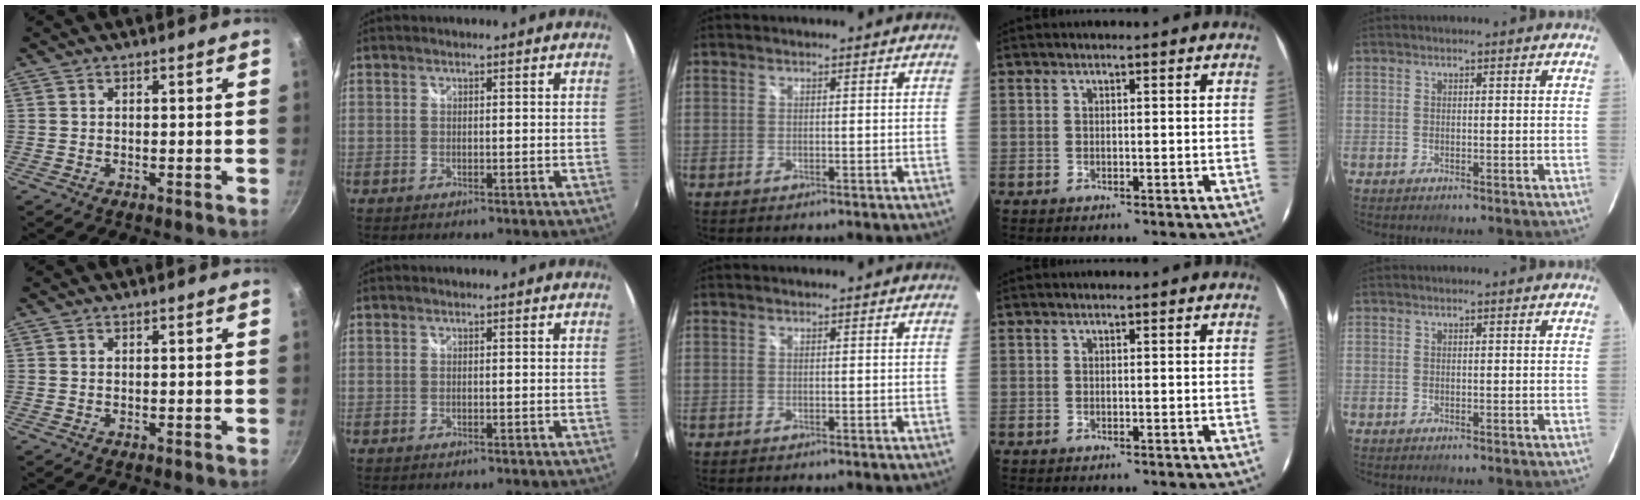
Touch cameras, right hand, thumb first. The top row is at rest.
{}